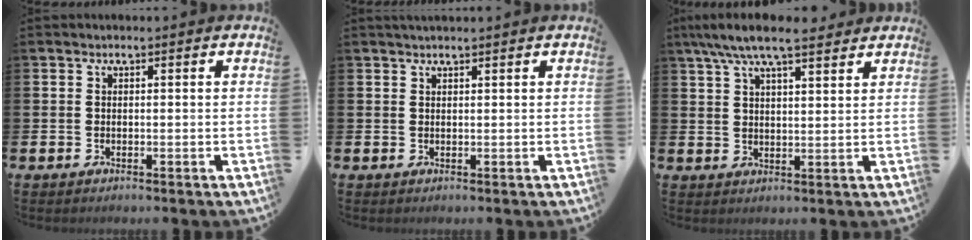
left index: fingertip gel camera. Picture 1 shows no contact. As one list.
[{"total": 1.0, "force": [1.0, 0.0, 0.3], "torque": [-0.004, 0.001, 0.018]}, {"total": 7.4, "force": [6.4, 1.4, 3.4], "torque": [-0.082, -0.016, 0.116]}]